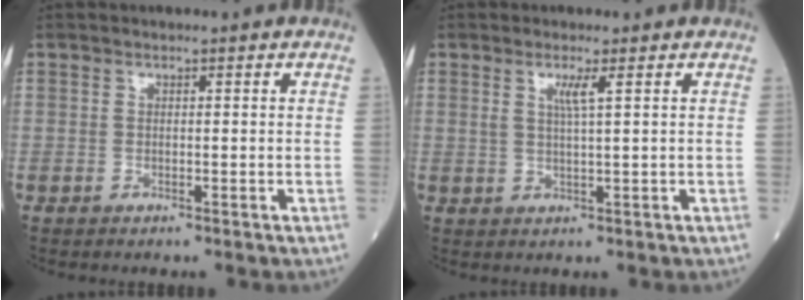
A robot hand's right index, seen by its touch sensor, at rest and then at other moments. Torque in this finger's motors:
{"motor_torque": [0.37, 0.12, 0.12, 0.07]}